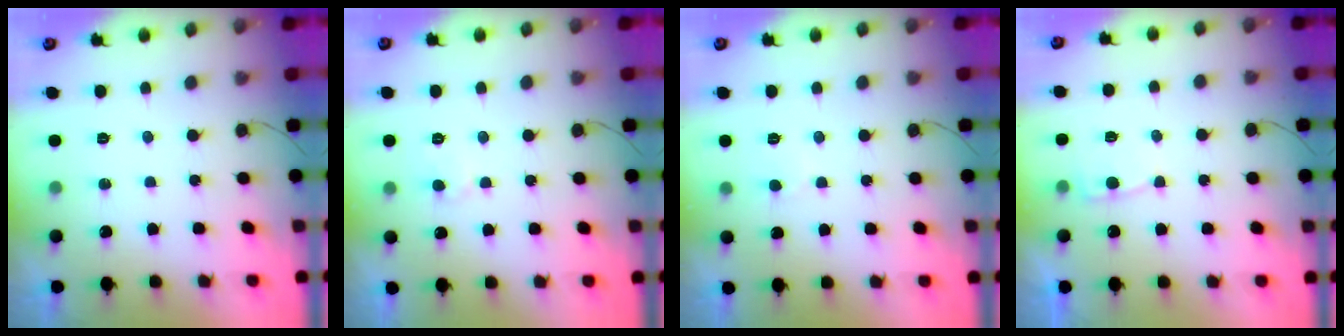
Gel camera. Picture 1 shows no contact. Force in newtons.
{"total": 4.7, "press": 4.6, "slide": 0.4}
{"total": 2.5, "press": 2.5, "slide": 0.2}
{"total": 5.0, "press": 5.0, "slide": 0.6}